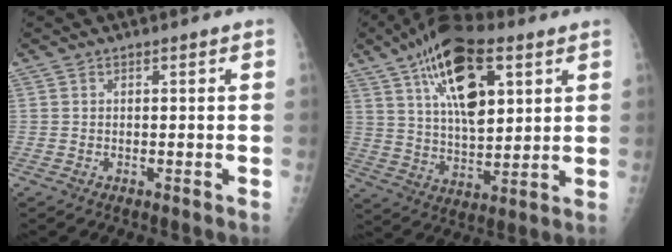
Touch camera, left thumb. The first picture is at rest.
{"total": 17.7, "force": [7.9, 8.2, 13.6], "torque": [-0.204, -0.018, 0.137]}